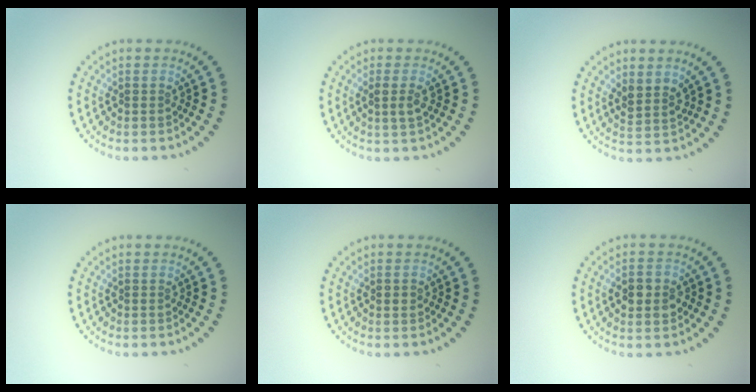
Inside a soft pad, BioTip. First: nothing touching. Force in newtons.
{"total": 1.4, "press": 1.3, "slide": 0.5}
{"total": 2.0, "press": 1.6, "slide": 1.1}
{"total": 0.0}
{"total": 0.9, "press": 0.9, "slide": 0.0}
{"total": 3.0, "press": 3.0, "slide": 0.2}